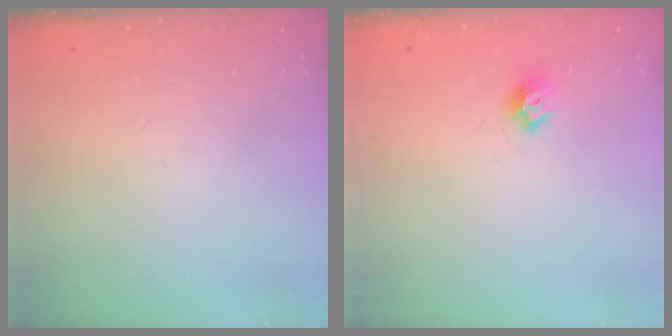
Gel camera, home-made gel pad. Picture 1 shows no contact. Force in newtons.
{"total": 7.4, "press": 7.4, "slide": 0.1}